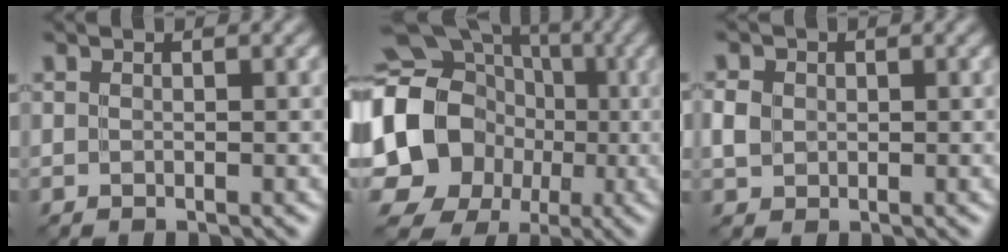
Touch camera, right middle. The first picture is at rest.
{"total": 17.9, "force": [-1.5, 15.9, 8.1], "torque": [-0.155, -0.007, -0.065]}
{"total": 1.8, "force": [-0.1, 1.6, 0.8], "torque": [-0.018, -0.003, -0.002]}